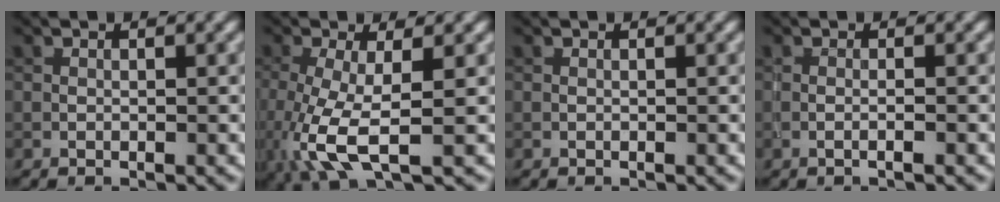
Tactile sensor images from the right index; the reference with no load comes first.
{"total": 5.7, "force": [-1.2, 1.8, 5.3], "torque": [-0.125, -0.016, -0.021]}
{"total": 0.0}
{"total": 1.3, "force": [-0.2, 0.3, 1.3], "torque": [-0.012, -0.007, -0.013]}